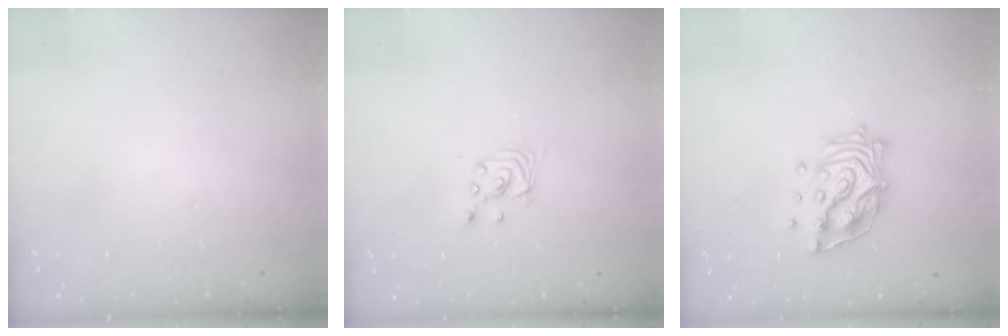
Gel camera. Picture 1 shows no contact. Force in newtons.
{"total": 2.9, "press": 2.9, "slide": 0.2}
{"total": 14.2, "press": 14.1, "slide": 1.9}